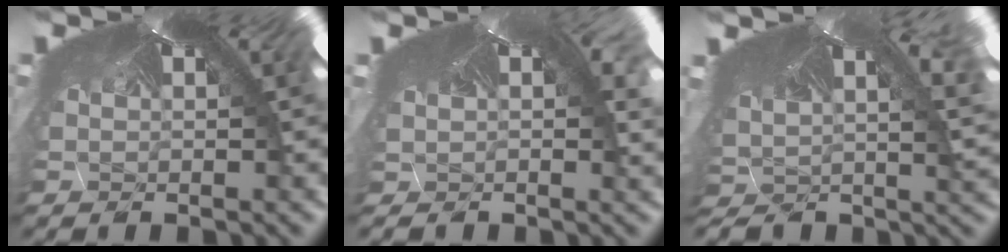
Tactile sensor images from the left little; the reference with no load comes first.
{"total": 0.9, "force": [-0.5, 0.3, 0.7], "torque": [-0.022, -0.005, 0.011]}
{"total": 2.0, "force": [-1.5, -1.0, -0.8], "torque": [-0.012, -0.021, -0.002]}